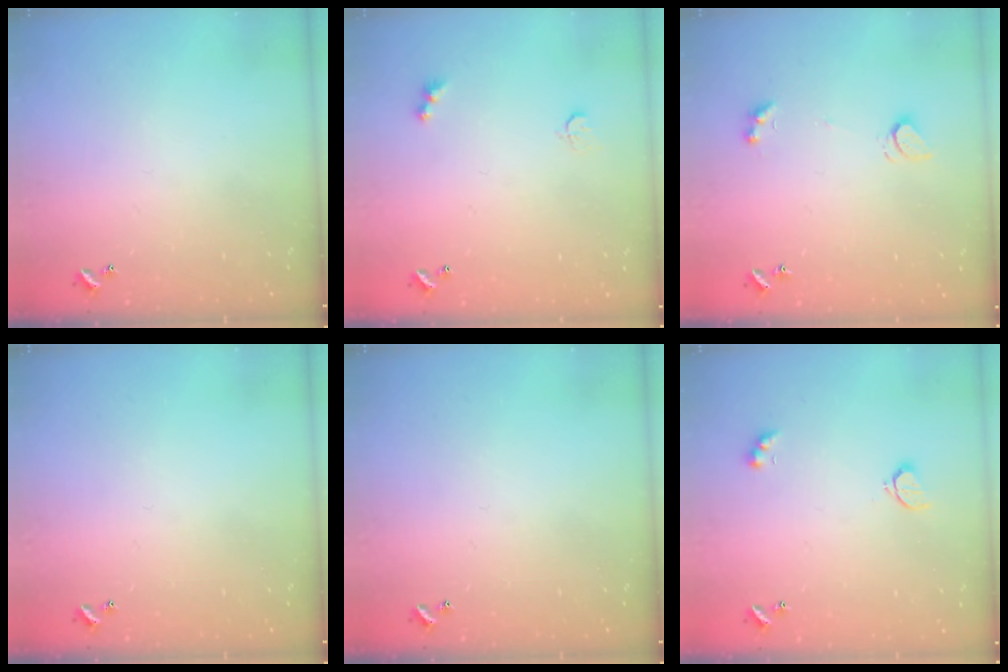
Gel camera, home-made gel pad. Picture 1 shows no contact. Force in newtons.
{"total": 2.9, "press": 2.8, "slide": 0.7}
{"total": 1.4, "press": 1.2, "slide": 0.6}
{"total": 0.0}
{"total": 0.0}
{"total": 2.6, "press": 2.5, "slide": 0.5}